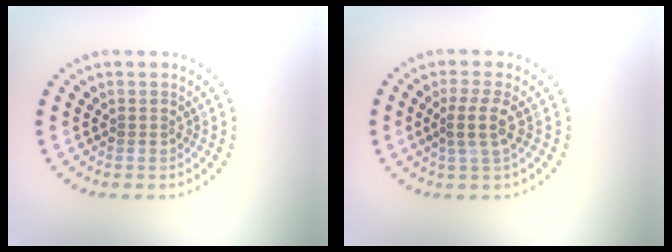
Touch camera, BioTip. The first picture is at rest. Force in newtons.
{"total": 2.4, "press": 1.8, "slide": 1.7}